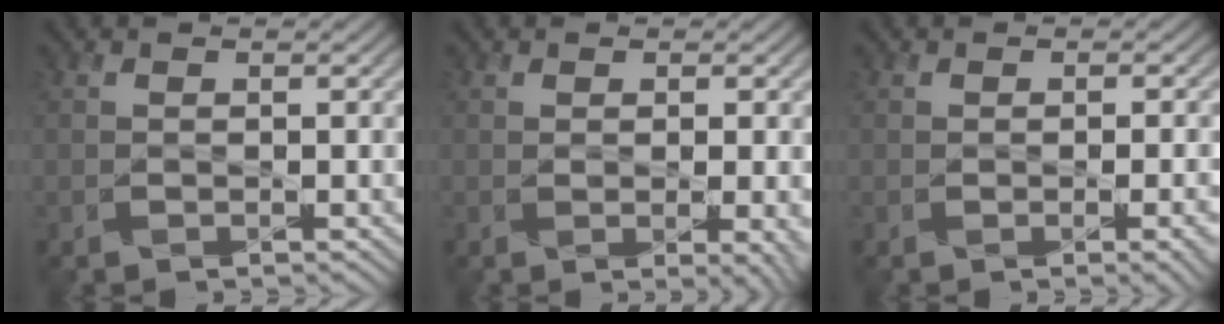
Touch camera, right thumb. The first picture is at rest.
{"total": 2.9, "force": [-0.1, 0.7, 2.8], "torque": [-0.044, -0.005, 0.005]}
{"total": 3.2, "force": [-0.7, 0.8, 3.0], "torque": [-0.041, -0.004, -0.005]}